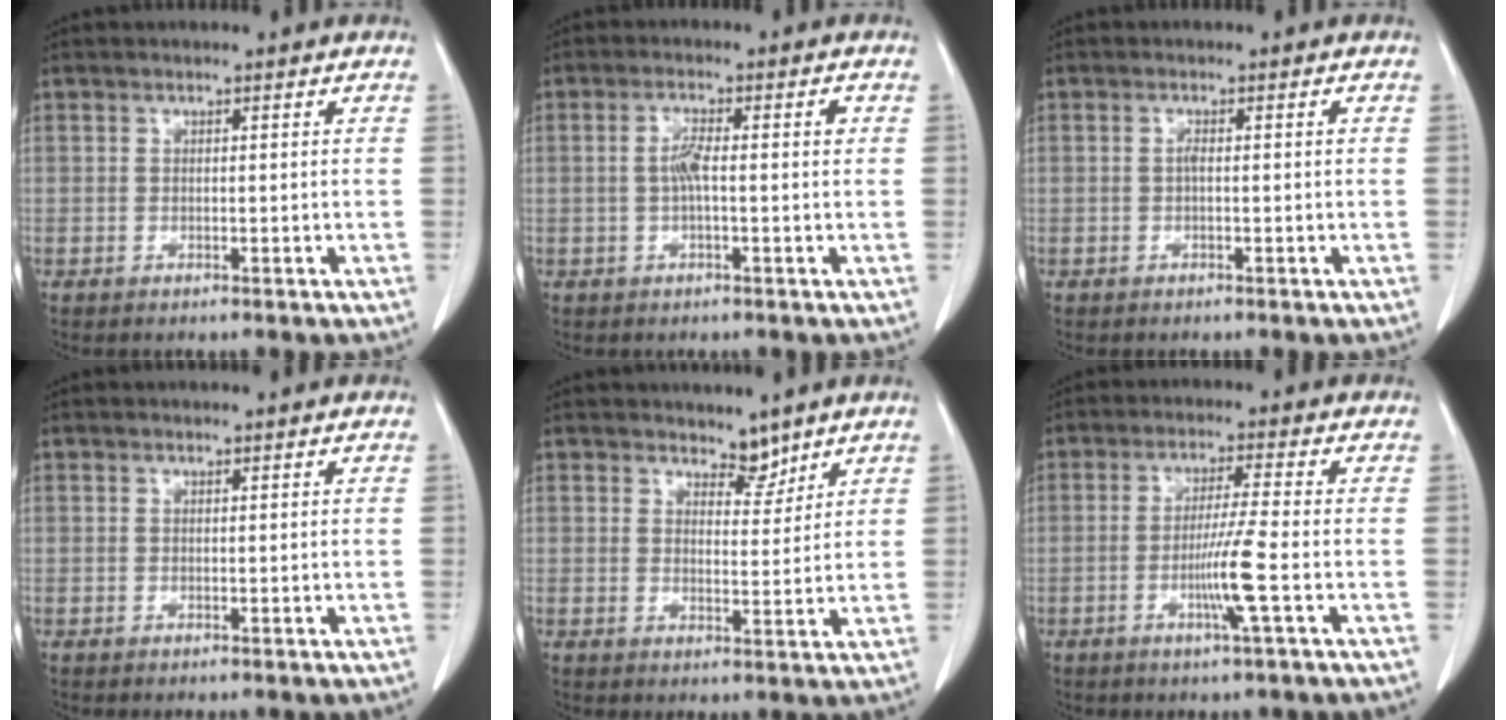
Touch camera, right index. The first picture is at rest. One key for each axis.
{"total": 4.1, "fx": 0.0, "fy": 0.6, "fz": 4.1, "tx": -0.080, "ty": 0.015, "tz": 0.001}
{"total": 1.2, "fx": -0.1, "fy": 0.2, "fz": 1.2, "tx": -0.022, "ty": 0.001, "tz": 0.000}
{"total": 0.0}
{"total": 3.4, "fx": 2.9, "fy": 1.4, "fz": 0.8, "tx": -0.007, "ty": -0.005, "tz": 0.049}
{"total": 6.2, "fx": -1.9, "fy": -1.2, "fz": 5.7, "tx": -0.106, "ty": -0.012, "tz": -0.038}